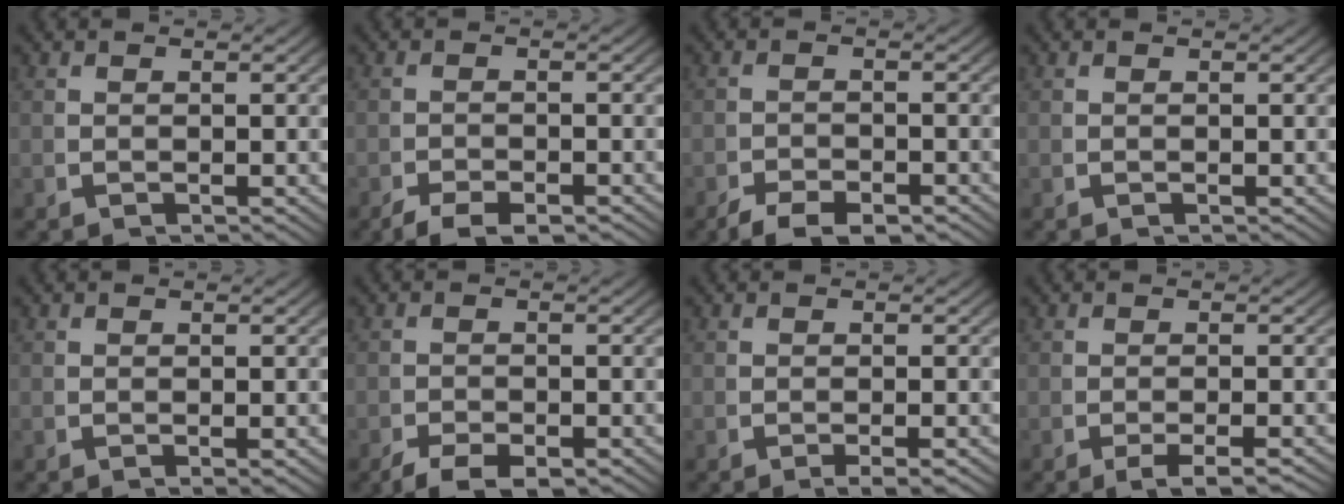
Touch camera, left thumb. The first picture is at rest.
{"total": 2.8, "force": [-2.3, 1.0, 1.2], "torque": [-0.016, -0.011, -0.039]}
{"total": 3.2, "force": [-2.7, 1.2, 1.4], "torque": [-0.015, -0.012, -0.045]}
{"total": 0.0}
{"total": 0.8, "force": [-0.2, 0.3, 0.7], "torque": [-0.009, 0.002, -0.003]}
{"total": 3.3, "force": [-2.4, 1.5, 1.7], "torque": [-0.023, -0.016, -0.037]}
{"total": 1.6, "force": [-0.9, 0.4, 1.3], "torque": [-0.019, 0.003, -0.018]}
{"total": 2.4, "force": [-1.5, 0.6, 1.7], "torque": [-0.030, -0.002, -0.025]}